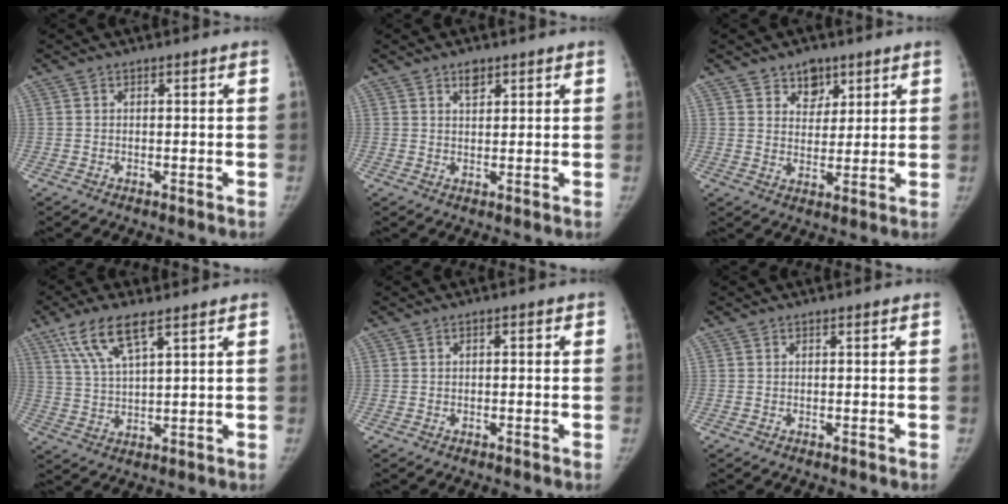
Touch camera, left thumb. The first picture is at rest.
{"total": 2.5, "force": [1.6, 1.4, 1.4], "torque": [-0.011, -0.010, 0.027]}
{"total": 5.8, "force": [3.6, 4.1, 2.0], "torque": [0.003, -0.021, 0.058]}
{"total": 9.4, "force": [5.6, 2.5, 7.2], "torque": [-0.149, -0.015, 0.117]}
{"total": 0.9, "force": [0.1, 0.4, 0.7], "torque": [-0.008, 0.003, -0.003]}
{"total": 0.0}